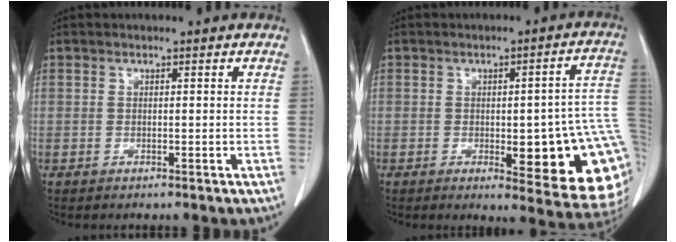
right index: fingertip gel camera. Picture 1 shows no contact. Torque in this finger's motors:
{"motor_torque": [1.85, -0.10, 0.37, 0.08]}